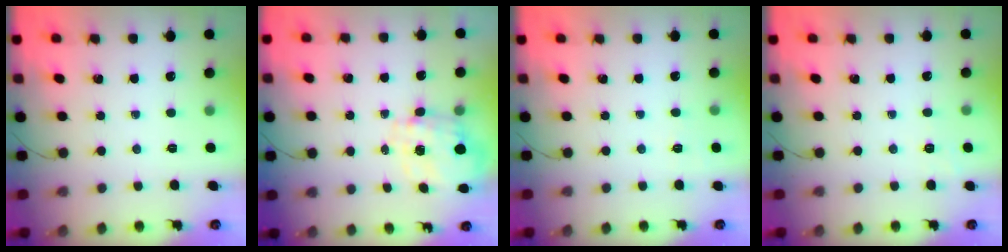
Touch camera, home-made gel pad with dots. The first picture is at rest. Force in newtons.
{"total": 2.9, "press": 2.7, "slide": 1.1}
{"total": 2.7, "press": 2.1, "slide": 1.7}
{"total": 1.9, "press": 0.9, "slide": 1.6}